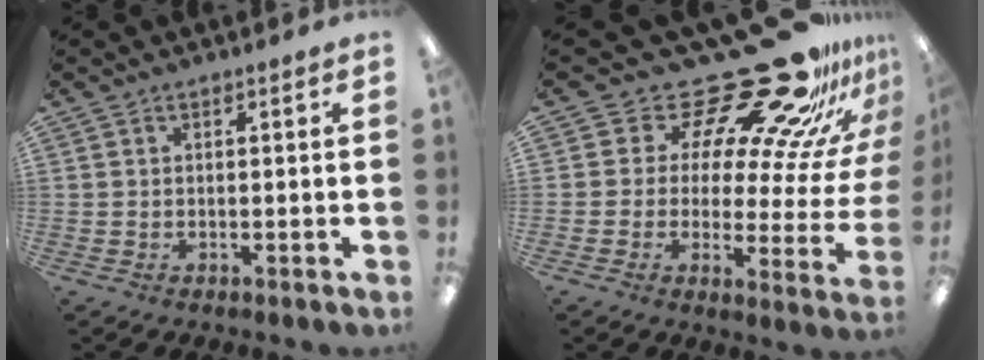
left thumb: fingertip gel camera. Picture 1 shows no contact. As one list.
[{"total": 23.5, "force": [18.7, 8.5, 11.6], "torque": [-0.146, -0.159, 0.311]}]